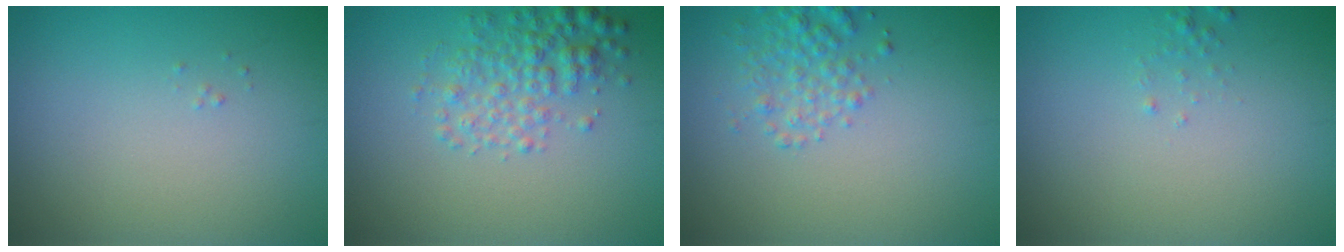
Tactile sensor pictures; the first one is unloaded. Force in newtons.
{"total": 3.3, "press": 3.3, "slide": 0.1}
{"total": 2.6, "press": 2.6, "slide": 0.1}
{"total": 0.6, "press": 0.6, "slide": 0.1}